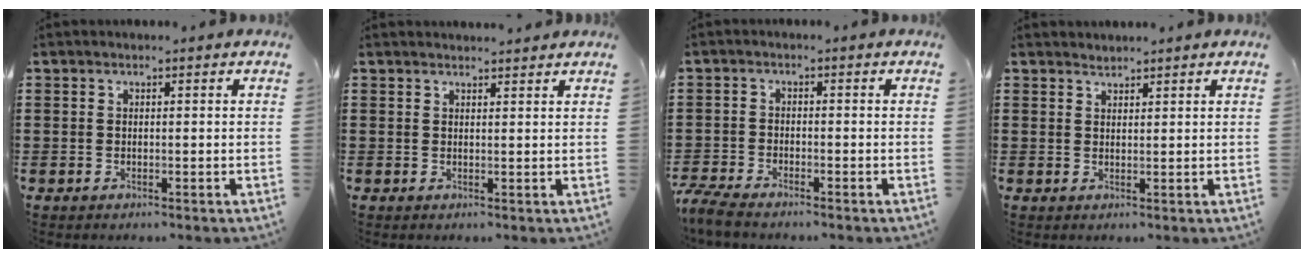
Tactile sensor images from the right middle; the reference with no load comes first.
{"total": 1.5, "force": [1.5, -0.1, 0.2], "torque": [-0.005, 0.000, 0.028]}
{"total": 3.3, "force": [-3.1, 0.3, 1.2], "torque": [-0.041, -0.007, -0.068]}
{"total": 1.3, "force": [1.2, 0.1, -0.3], "torque": [0.003, -0.003, 0.024]}